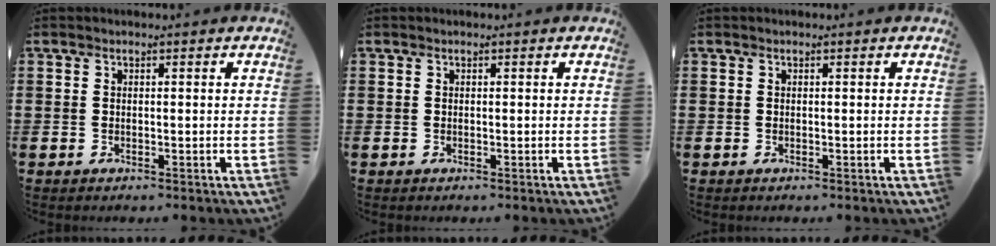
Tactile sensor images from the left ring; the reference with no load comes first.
{"total": 0.0}
{"total": 0.0}